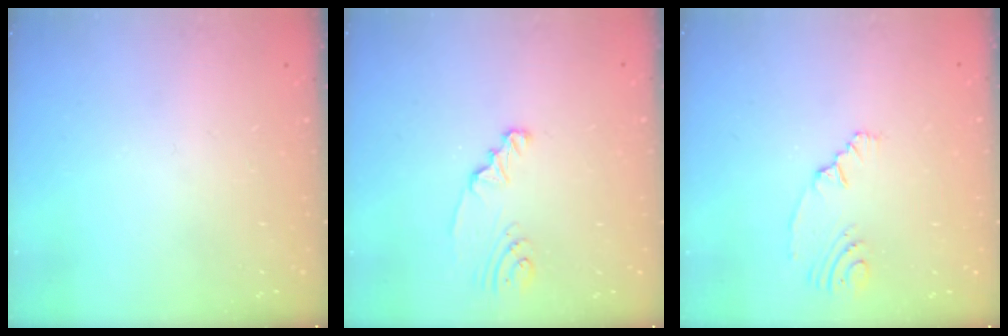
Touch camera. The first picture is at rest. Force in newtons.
{"total": 2.4, "press": 2.4, "slide": 0.2}
{"total": 3.8, "press": 2.5, "slide": 2.9}